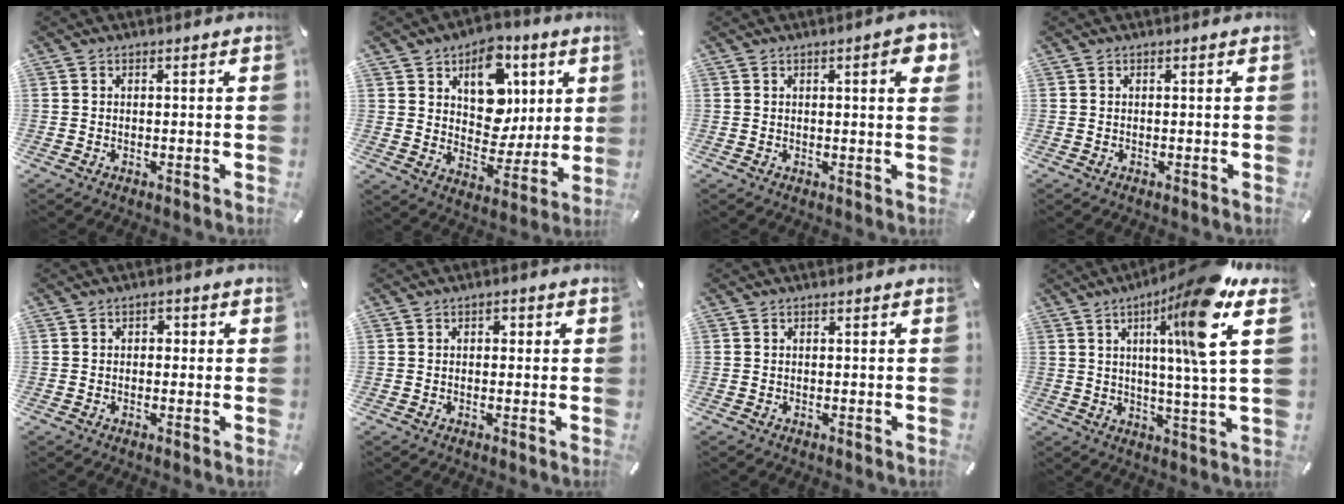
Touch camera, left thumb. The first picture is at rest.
{"total": 13.8, "force": [5.5, 10.8, 6.7], "torque": [-0.078, -0.036, 0.099]}
{"total": 5.4, "force": [1.7, 1.3, 5.0], "torque": [-0.071, -0.002, 0.023]}
{"total": 0.0}
{"total": 1.5, "force": [-0.3, 1.2, 0.9], "torque": [-0.018, 0.009, -0.009]}
{"total": 1.5, "force": [0.1, 1.1, 0.9], "torque": [-0.010, 0.005, -0.003]}
{"total": 0.0}
{"total": 17.2, "force": [6.8, 0.1, 15.7], "torque": [-0.251, -0.027, 0.083]}